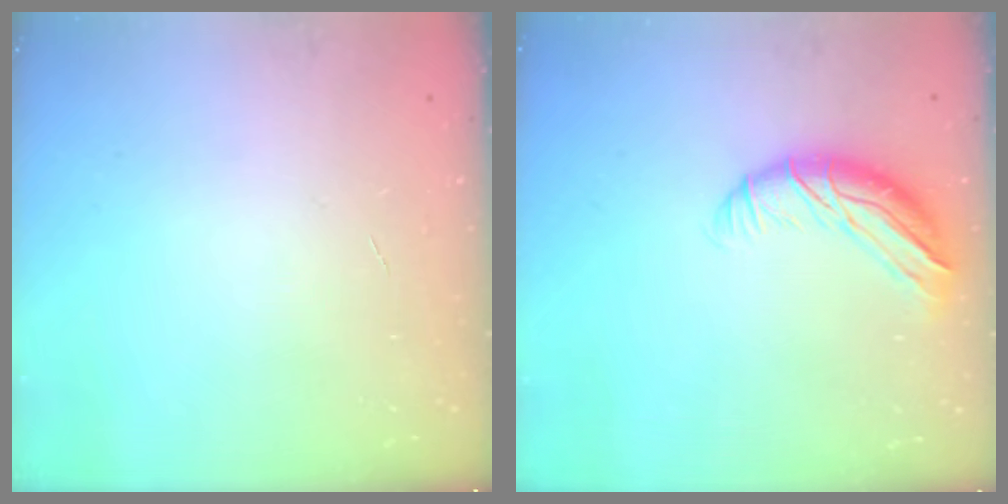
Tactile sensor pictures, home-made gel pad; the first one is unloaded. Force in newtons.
{"total": 10.2, "press": 9.9, "slide": 2.5}